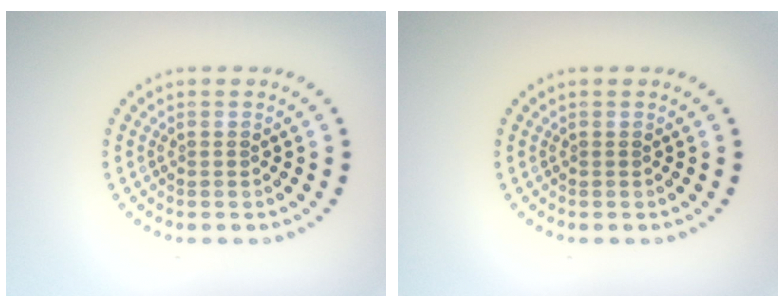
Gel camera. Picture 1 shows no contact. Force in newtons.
{"total": 0.0}